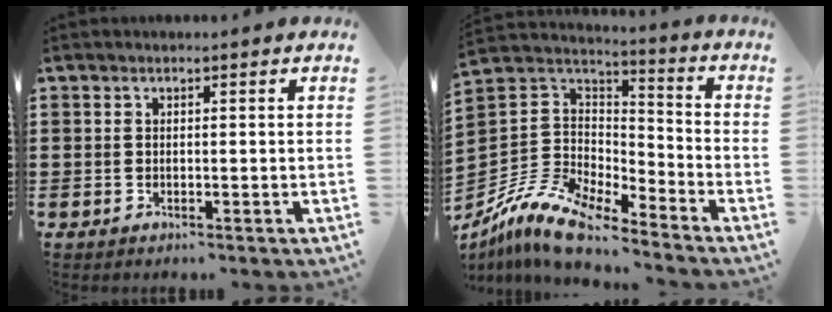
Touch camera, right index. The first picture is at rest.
{"total": 11.3, "force": [-9.5, 3.8, 5.0], "torque": [-0.124, 0.016, -0.193]}